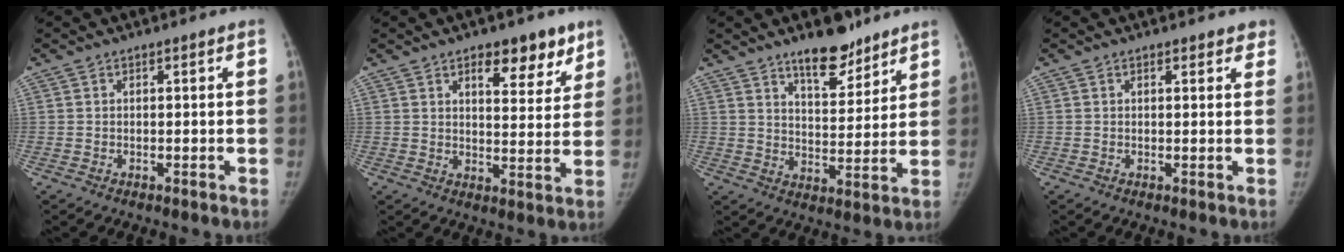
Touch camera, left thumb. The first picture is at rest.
{"total": 9.8, "force": [6.2, 4.4, 6.2], "torque": [-0.050, -0.035, 0.089]}
{"total": 10.5, "force": [8.0, 4.0, 5.5], "torque": [-0.058, -0.059, 0.130]}
{"total": 2.5, "force": [2.0, 1.1, 1.1], "torque": [0.013, -0.002, 0.018]}